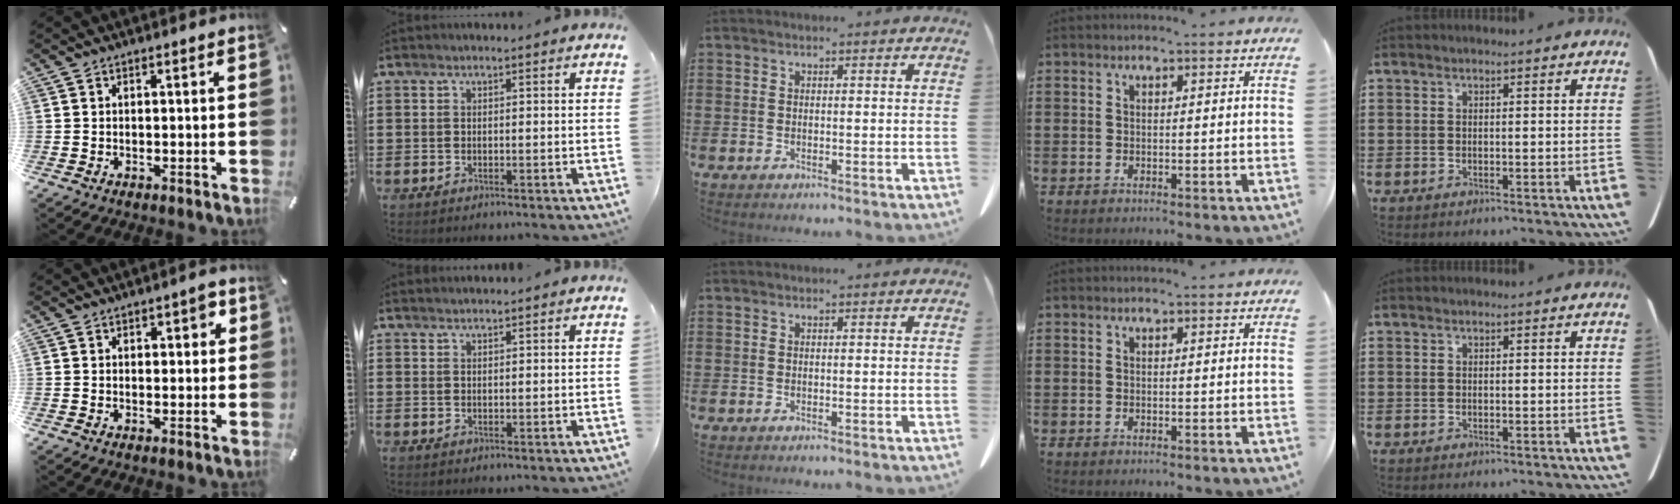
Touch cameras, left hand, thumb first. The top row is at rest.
{"thumb": {"total": 2.5, "force": [1.0, 1.5, 1.7], "torque": [-0.011, -0.002, 0.009]}, "index": {"total": 0.9, "force": [0.9, -0.1, 0.0], "torque": [-0.003, -0.002, 0.019]}}